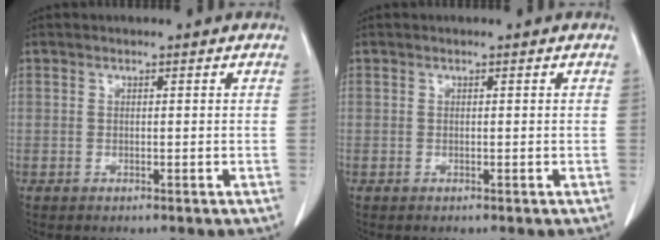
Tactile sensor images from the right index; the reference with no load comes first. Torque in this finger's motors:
{"motor_torque": [0.00, 0.00, 0.02, -0.01]}